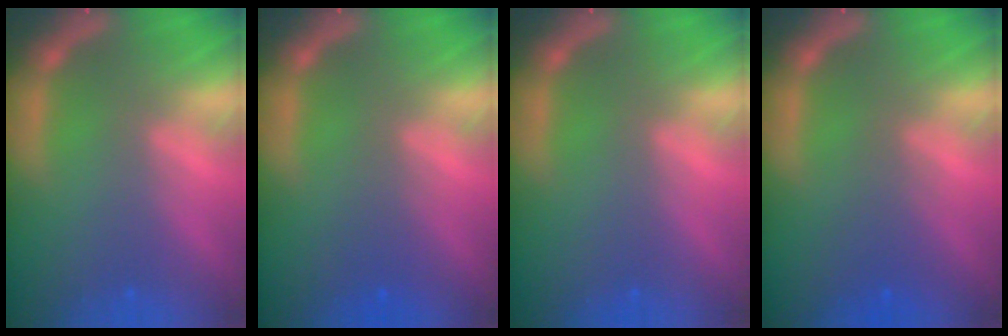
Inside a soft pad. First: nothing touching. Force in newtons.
{"total": 2.0}
{"total": 0.0}
{"total": 2.5}